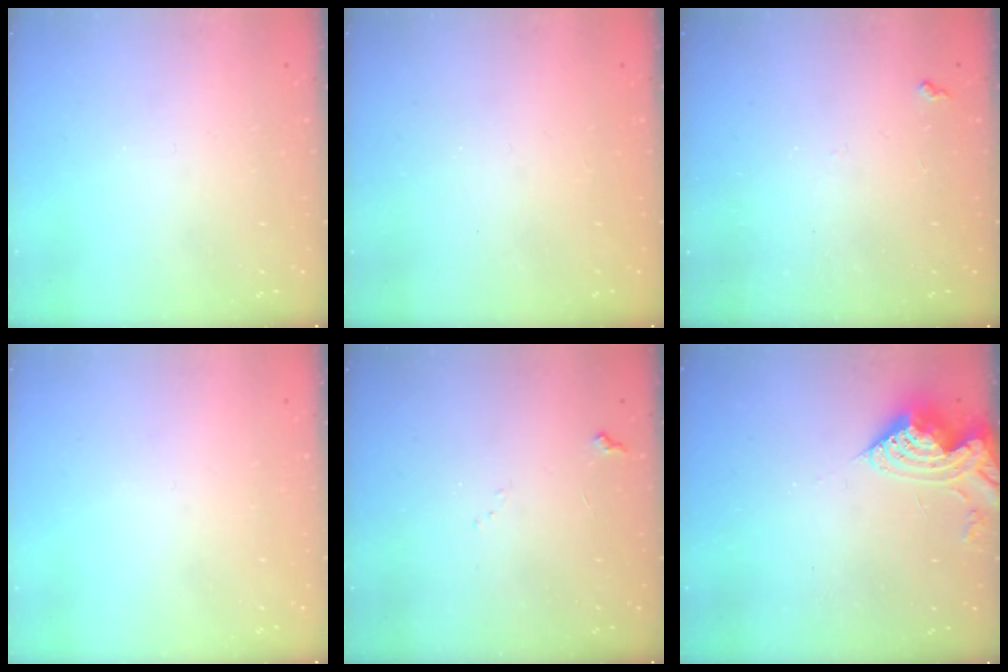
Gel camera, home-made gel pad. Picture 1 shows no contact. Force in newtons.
{"total": 0.9, "press": 0.9, "slide": 0.2}
{"total": 5.0, "press": 4.9, "slide": 0.8}
{"total": 0.0}
{"total": 5.5, "press": 5.5, "slide": 0.6}
{"total": 9.8, "press": 9.8, "slide": 0.8}